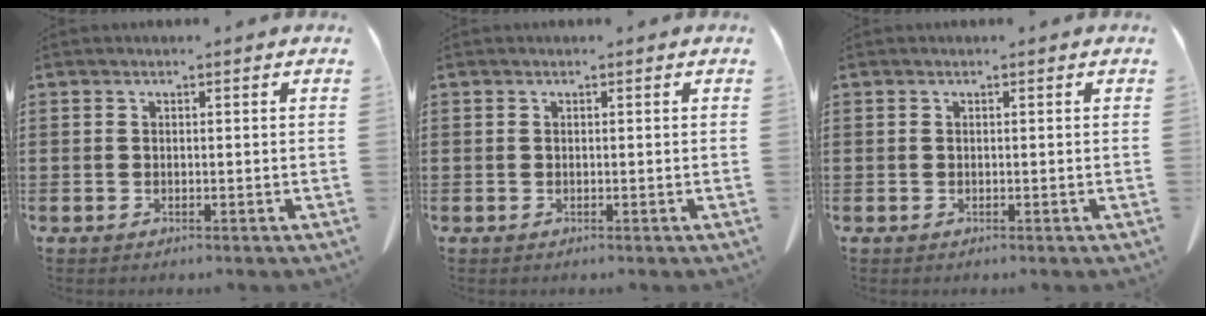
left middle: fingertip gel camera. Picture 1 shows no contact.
{"total": 0.0}
{"total": 0.0}